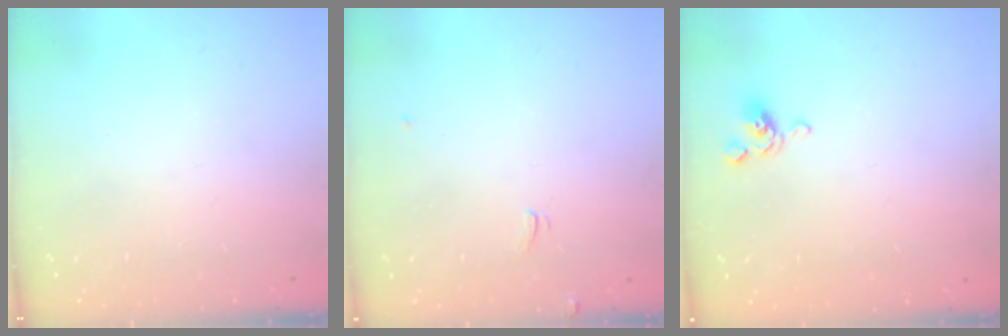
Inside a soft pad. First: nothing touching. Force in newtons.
{"total": 2.7, "press": 2.7, "slide": 0.3}
{"total": 4.8, "press": 4.8, "slide": 0.3}